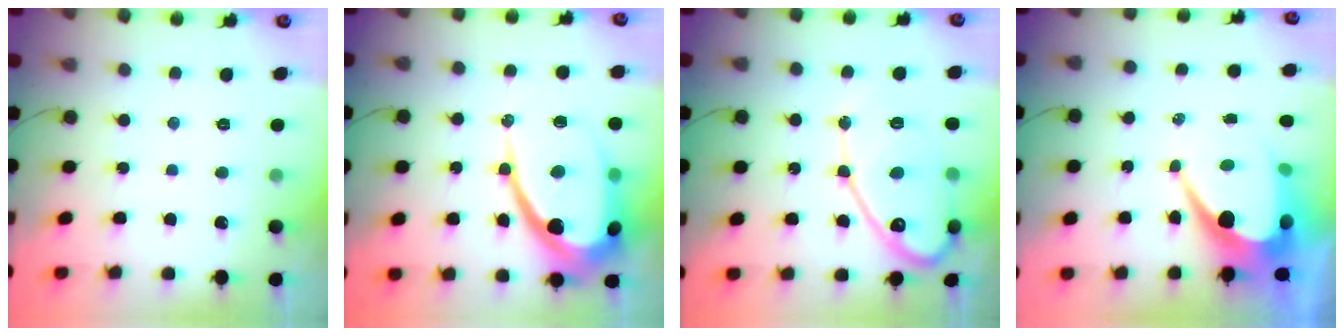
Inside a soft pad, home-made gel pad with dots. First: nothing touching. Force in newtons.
{"total": 18.7, "press": 18.6, "slide": 1.5}
{"total": 16.1, "press": 16.0, "slide": 1.3}
{"total": 13.7, "press": 13.6, "slide": 1.2}